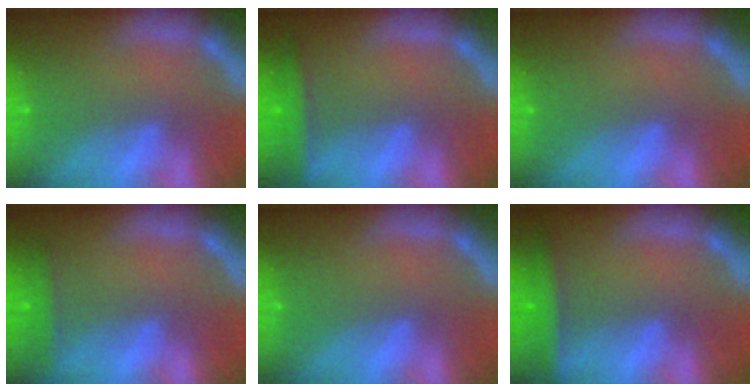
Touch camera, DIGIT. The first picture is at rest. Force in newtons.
{"total": 2.9}
{"total": 0.0}
{"total": 1.9}
{"total": 0.0}
{"total": 3.5}